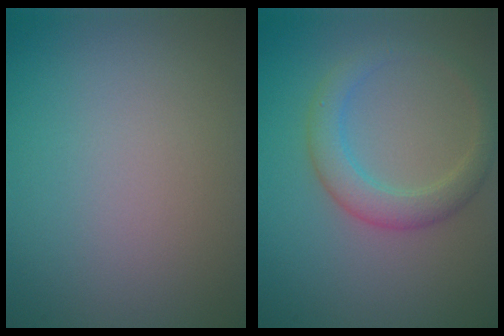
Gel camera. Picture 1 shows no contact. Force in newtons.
{"total": 3.1, "press": 3.1, "slide": 0.2}